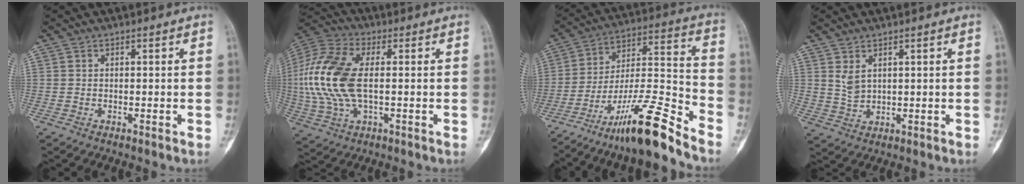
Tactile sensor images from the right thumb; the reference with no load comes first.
{"total": 17.3, "force": [0.3, 9.1, 14.8], "torque": [-0.340, 0.011, 0.005]}
{"total": 18.1, "force": [-13.5, 1.9, 11.9], "torque": [-0.213, 0.093, -0.231]}
{"total": 3.3, "force": [1.4, 1.9, 2.2], "torque": [-0.040, -0.011, 0.037]}